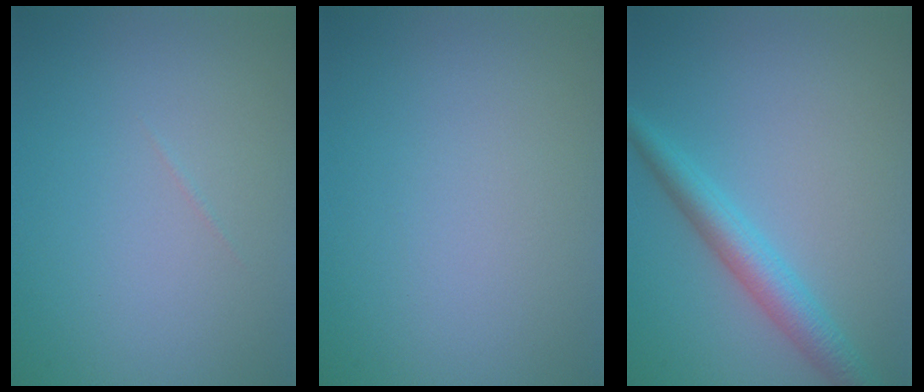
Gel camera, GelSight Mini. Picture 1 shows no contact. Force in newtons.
{"total": 0.0}
{"total": 3.7, "press": 3.7, "slide": 0.1}